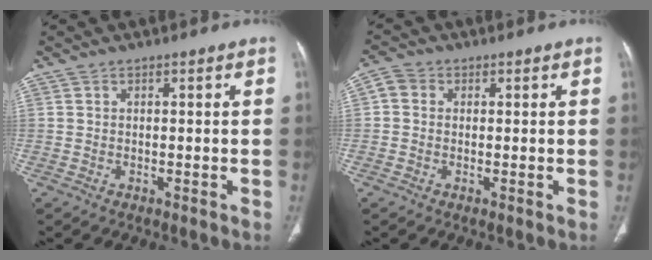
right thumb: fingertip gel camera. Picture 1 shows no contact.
{"total": 3.1, "force": [0.3, 2.7, 1.4], "torque": [-0.020, 0.010, -0.002]}